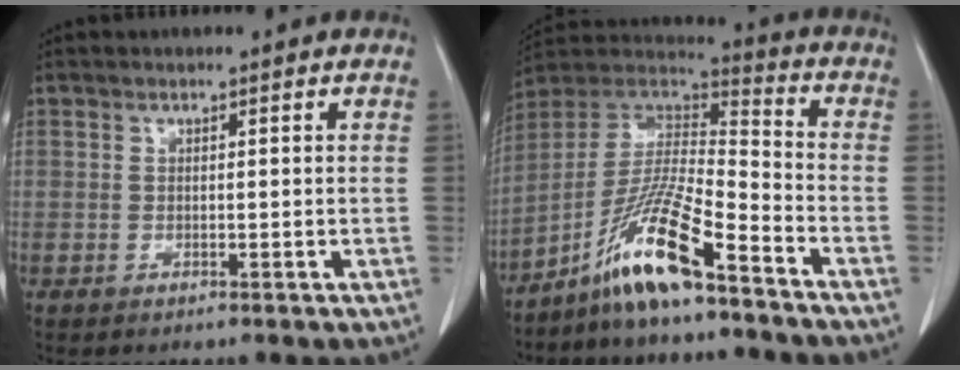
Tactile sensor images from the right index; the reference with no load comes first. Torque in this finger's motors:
{"motor_torque": [1.33, -0.80, 0.48, 0.12]}